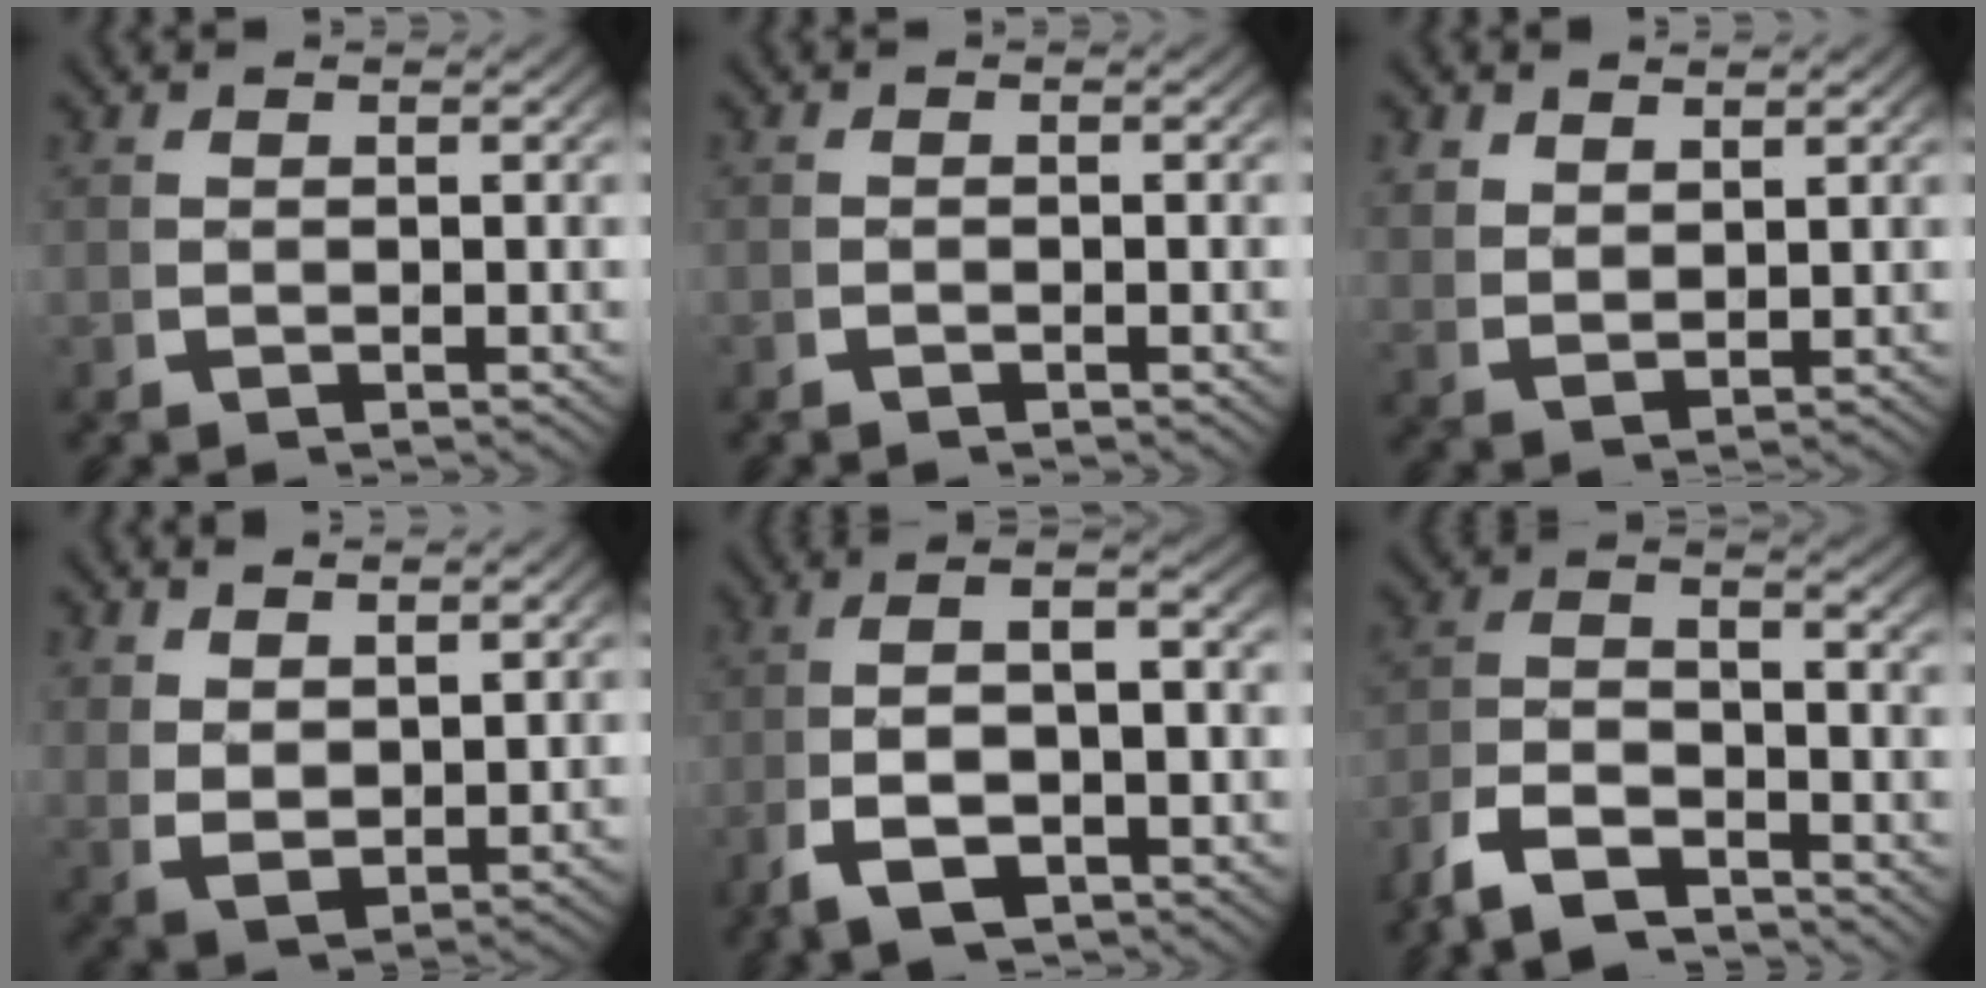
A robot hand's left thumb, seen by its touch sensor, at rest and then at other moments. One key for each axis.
{"total": 0.5, "fx": -0.4, "fy": -0.1, "fz": 0.3, "tx": -0.002, "ty": 0.004, "tz": -0.012}
{"total": 2.4, "fx": 2.1, "fy": 0.8, "fz": 0.9, "tx": -0.018, "ty": -0.002, "tz": 0.052}
{"total": 4.2, "fx": 1.4, "fy": 2.6, "fz": 2.9, "tx": -0.075, "ty": -0.025, "tz": 0.049}
{"total": 7.8, "fx": -1.1, "fy": 4.3, "fz": 6.4, "tx": -0.123, "ty": -0.008, "tz": -0.014}
{"total": 6.5, "fx": -3.2, "fy": 3.7, "fz": 4.2, "tx": -0.081, "ty": -0.016, "tz": -0.060}